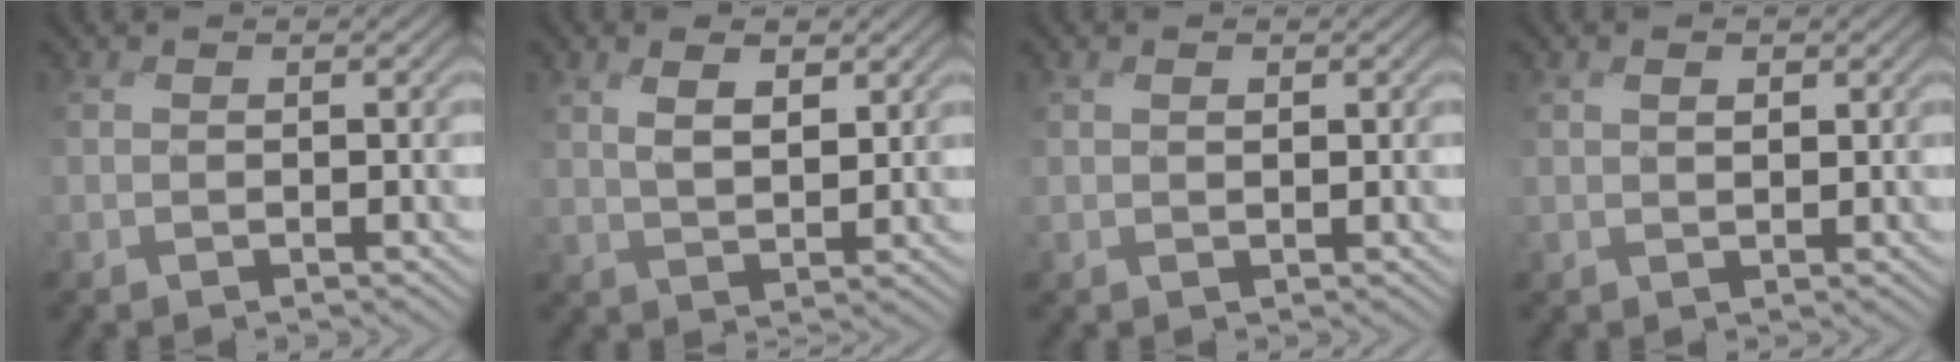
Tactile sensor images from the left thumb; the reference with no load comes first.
{"total": 4.2, "force": [2.1, 1.9, 3.1], "torque": [-0.056, -0.007, 0.036]}
{"total": 0.8, "force": [0.4, 0.5, 0.5], "torque": [-0.009, -0.002, 0.008]}
{"total": 1.5, "force": [0.6, 0.8, 1.1], "torque": [-0.016, -0.005, 0.014]}